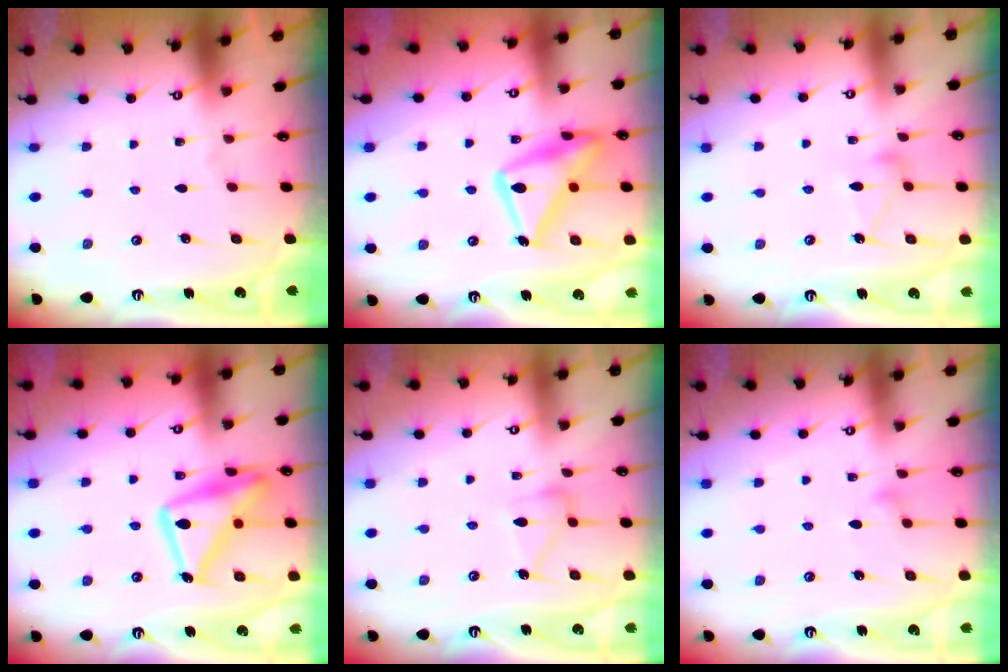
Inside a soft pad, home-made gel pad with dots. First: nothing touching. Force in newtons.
{"total": 19.3, "press": 19.3, "slide": 1.1}
{"total": 10.7, "press": 10.7, "slide": 0.5}
{"total": 19.2, "press": 19.2, "slide": 1.4}
{"total": 10.0, "press": 10.0, "slide": 0.6}
{"total": 10.2, "press": 10.1, "slide": 0.5}